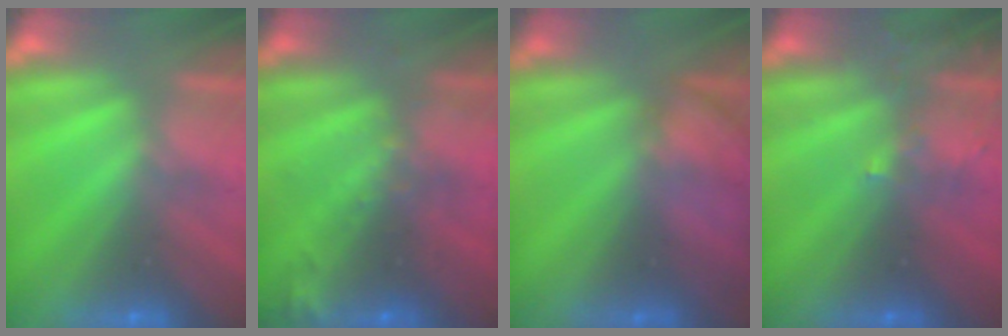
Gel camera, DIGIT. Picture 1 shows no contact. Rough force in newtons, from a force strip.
{"total": 7.7}
{"total": 2.3}
{"total": 3.2}